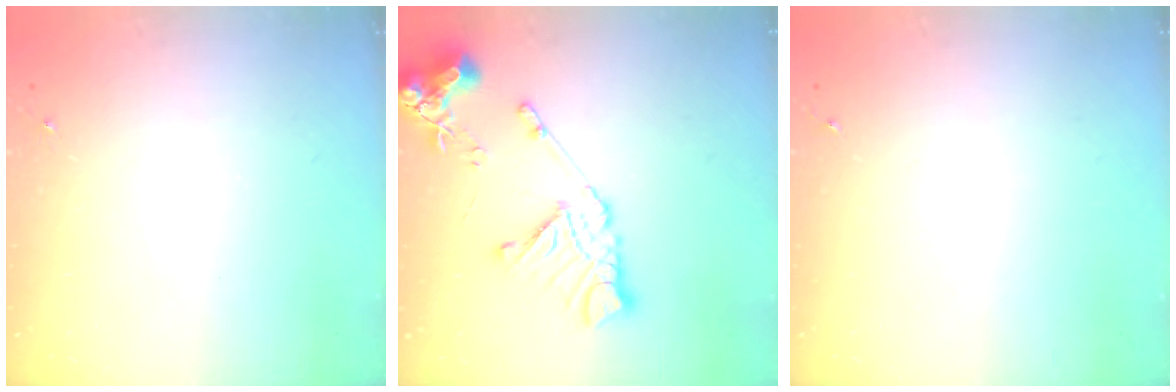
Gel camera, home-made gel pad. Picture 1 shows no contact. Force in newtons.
{"total": 16.4, "press": 16.3, "slide": 1.9}
{"total": 0.0}